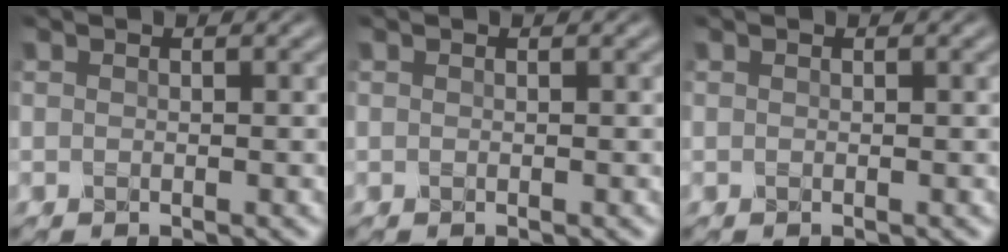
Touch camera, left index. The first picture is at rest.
{"total": 0.0}
{"total": 0.0}